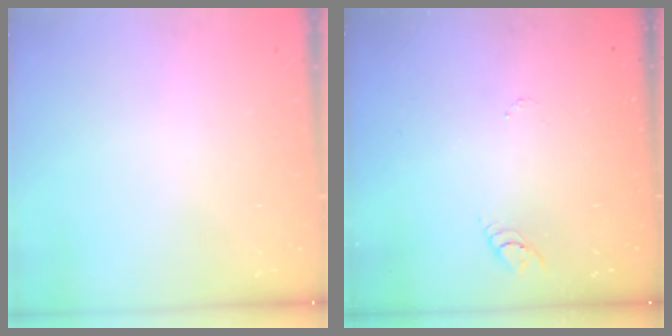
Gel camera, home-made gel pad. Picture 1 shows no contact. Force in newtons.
{"total": 2.7, "press": 2.7, "slide": 0.2}